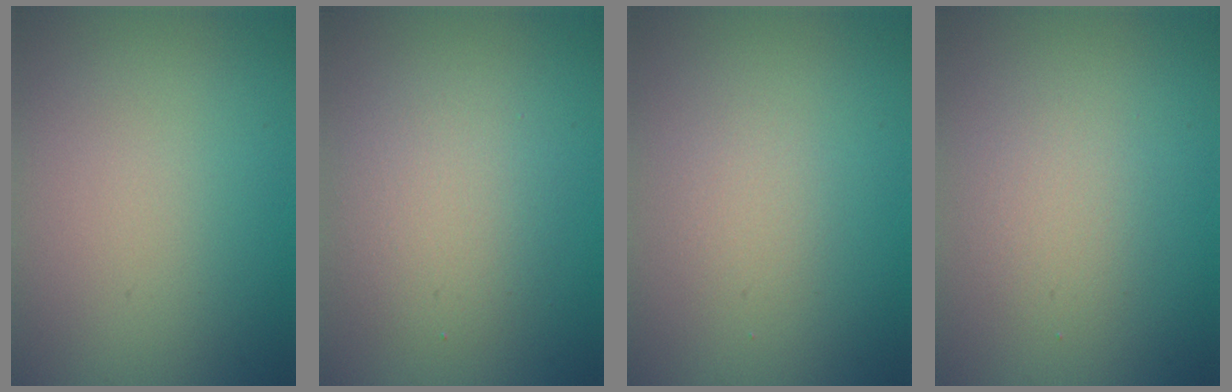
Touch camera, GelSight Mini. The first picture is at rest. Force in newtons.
{"total": 3.4, "press": 3.4, "slide": 0.2}
{"total": 1.2, "press": 1.2, "slide": 0.1}
{"total": 1.8, "press": 1.8, "slide": 0.0}